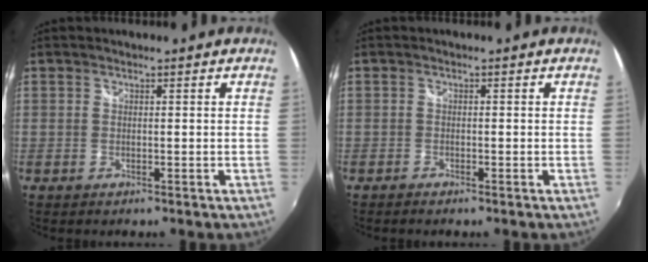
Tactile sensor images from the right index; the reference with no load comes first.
{"total": 1.1, "force": [-0.9, 0.3, 0.4], "torque": [-0.015, -0.003, -0.020]}